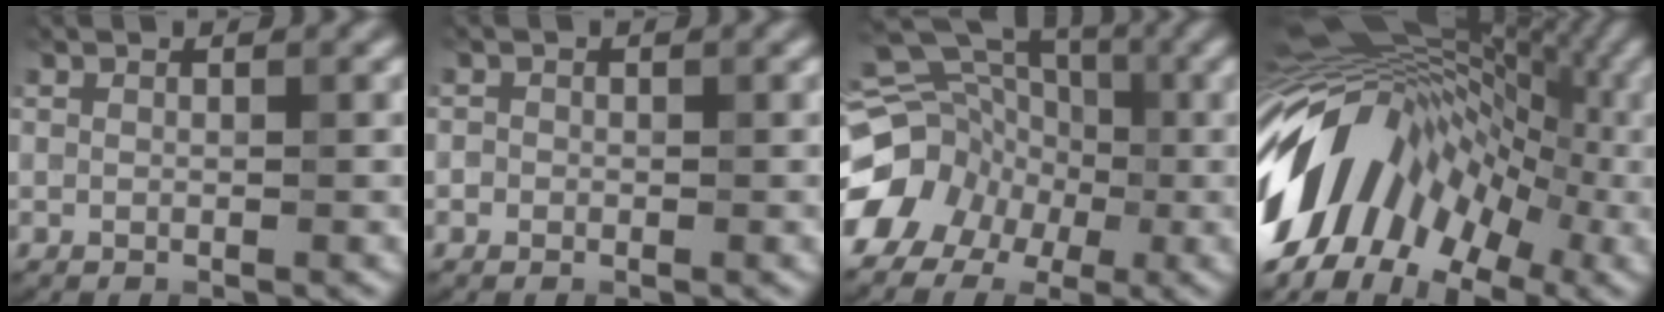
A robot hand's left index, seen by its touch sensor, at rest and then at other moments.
{"total": 0.6, "force": [-0.2, 0.6, 0.0], "torque": [0.003, -0.005, -0.006]}
{"total": 15.0, "force": [-3.8, 13.2, 6.0], "torque": [-0.130, -0.007, -0.092]}
{"total": 14.2, "force": [-2.0, 9.6, 10.3], "torque": [-0.184, 0.030, -0.051]}